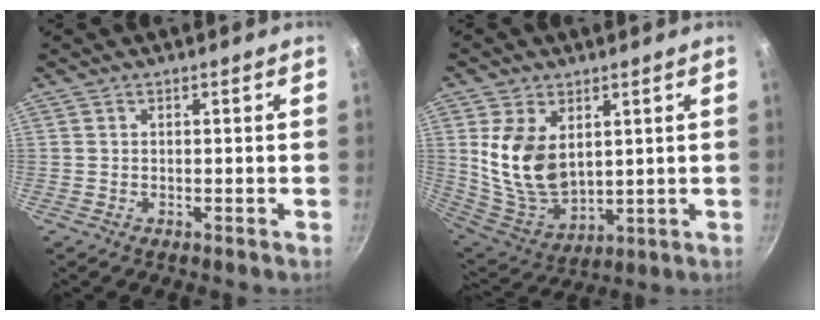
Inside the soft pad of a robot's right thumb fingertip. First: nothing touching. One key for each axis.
{"total": 13.6, "fx": 3.4, "fy": 8.7, "fz": 9.8, "tx": -0.173, "ty": -0.038, "tz": 0.082}